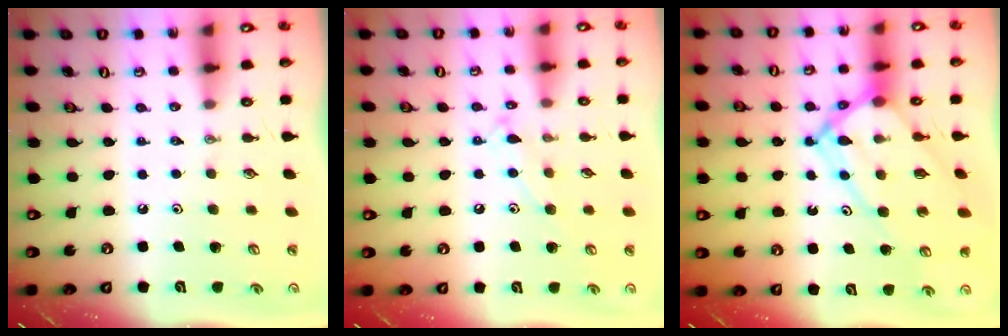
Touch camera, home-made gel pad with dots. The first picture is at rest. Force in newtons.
{"total": 8.8, "press": 8.7, "slide": 0.6}
{"total": 14.7, "press": 14.7, "slide": 1.3}